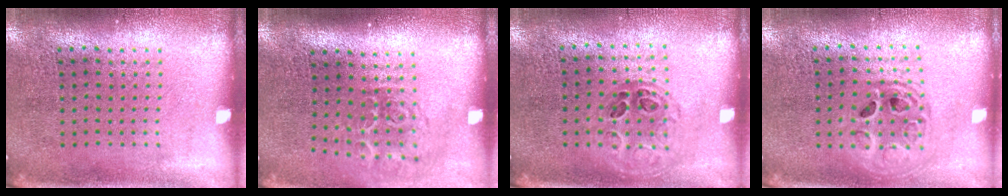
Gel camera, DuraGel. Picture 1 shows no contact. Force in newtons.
{"total": 1.9, "press": 1.2, "slide": 1.4}
{"total": 0.9, "press": 0.9, "slide": 0.2}
{"total": 1.4, "press": 1.2, "slide": 0.6}